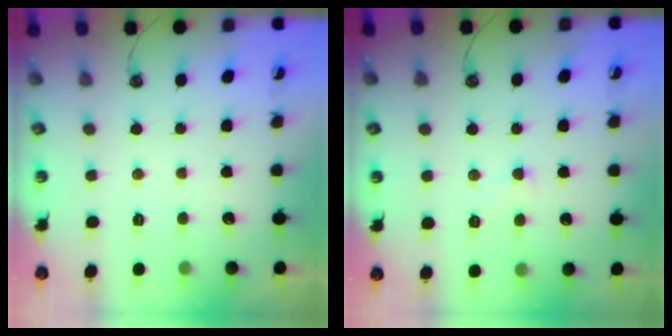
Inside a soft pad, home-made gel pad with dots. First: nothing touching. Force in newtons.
{"total": 2.2, "press": 2.2, "slide": 0.4}